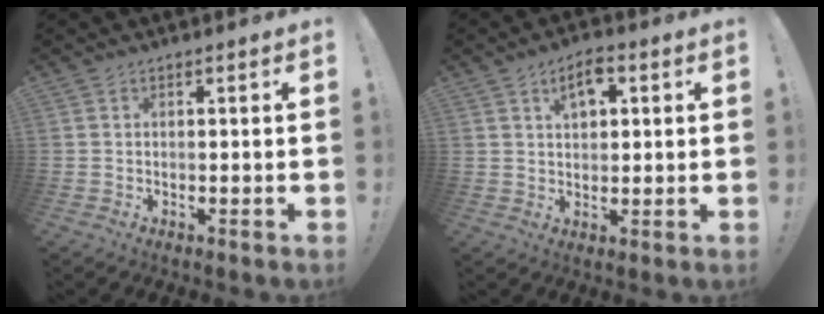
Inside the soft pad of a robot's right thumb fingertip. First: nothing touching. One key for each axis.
{"total": 6.2, "fx": 2.6, "fy": 3.4, "fz": 4.5, "tx": -0.066, "ty": -0.001, "tz": 0.042}